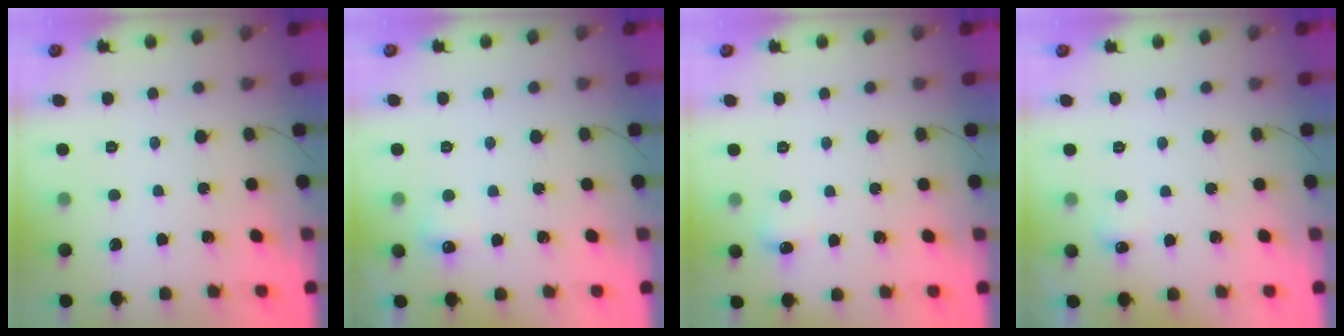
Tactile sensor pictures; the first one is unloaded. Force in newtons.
{"total": 5.0, "press": 4.8, "slide": 1.4}
{"total": 4.6, "press": 4.0, "slide": 2.3}
{"total": 12.4, "press": 4.3, "slide": 11.6}